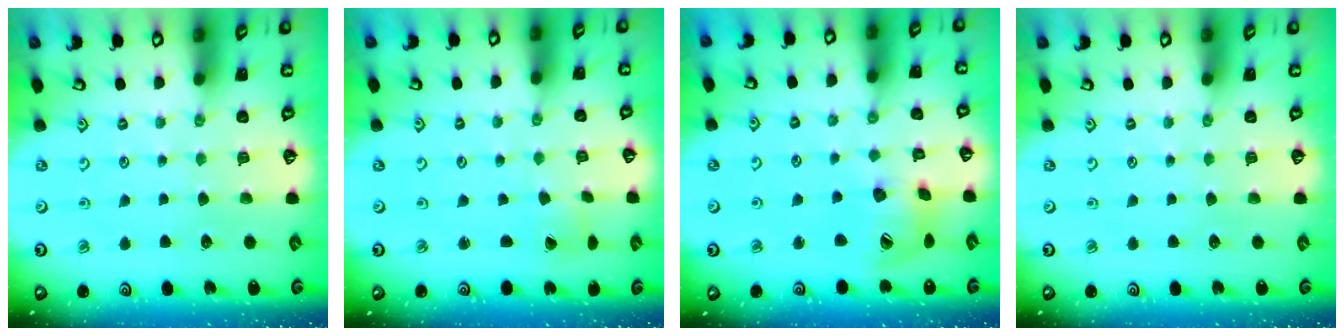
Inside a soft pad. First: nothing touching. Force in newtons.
{"total": 0.9, "press": 0.9, "slide": 0.1}
{"total": 14.7, "press": 14.6, "slide": 1.8}
{"total": 0.0}